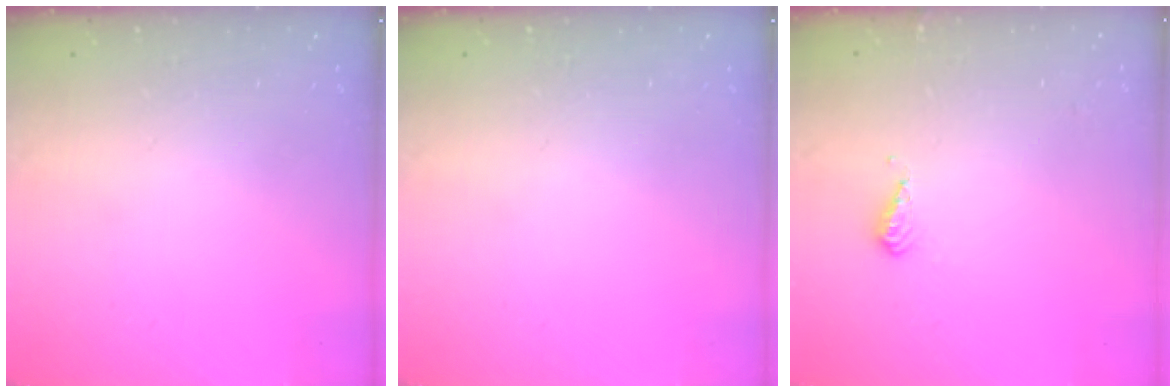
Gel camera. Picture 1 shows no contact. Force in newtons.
{"total": 0.0}
{"total": 3.7, "press": 3.6, "slide": 1.0}